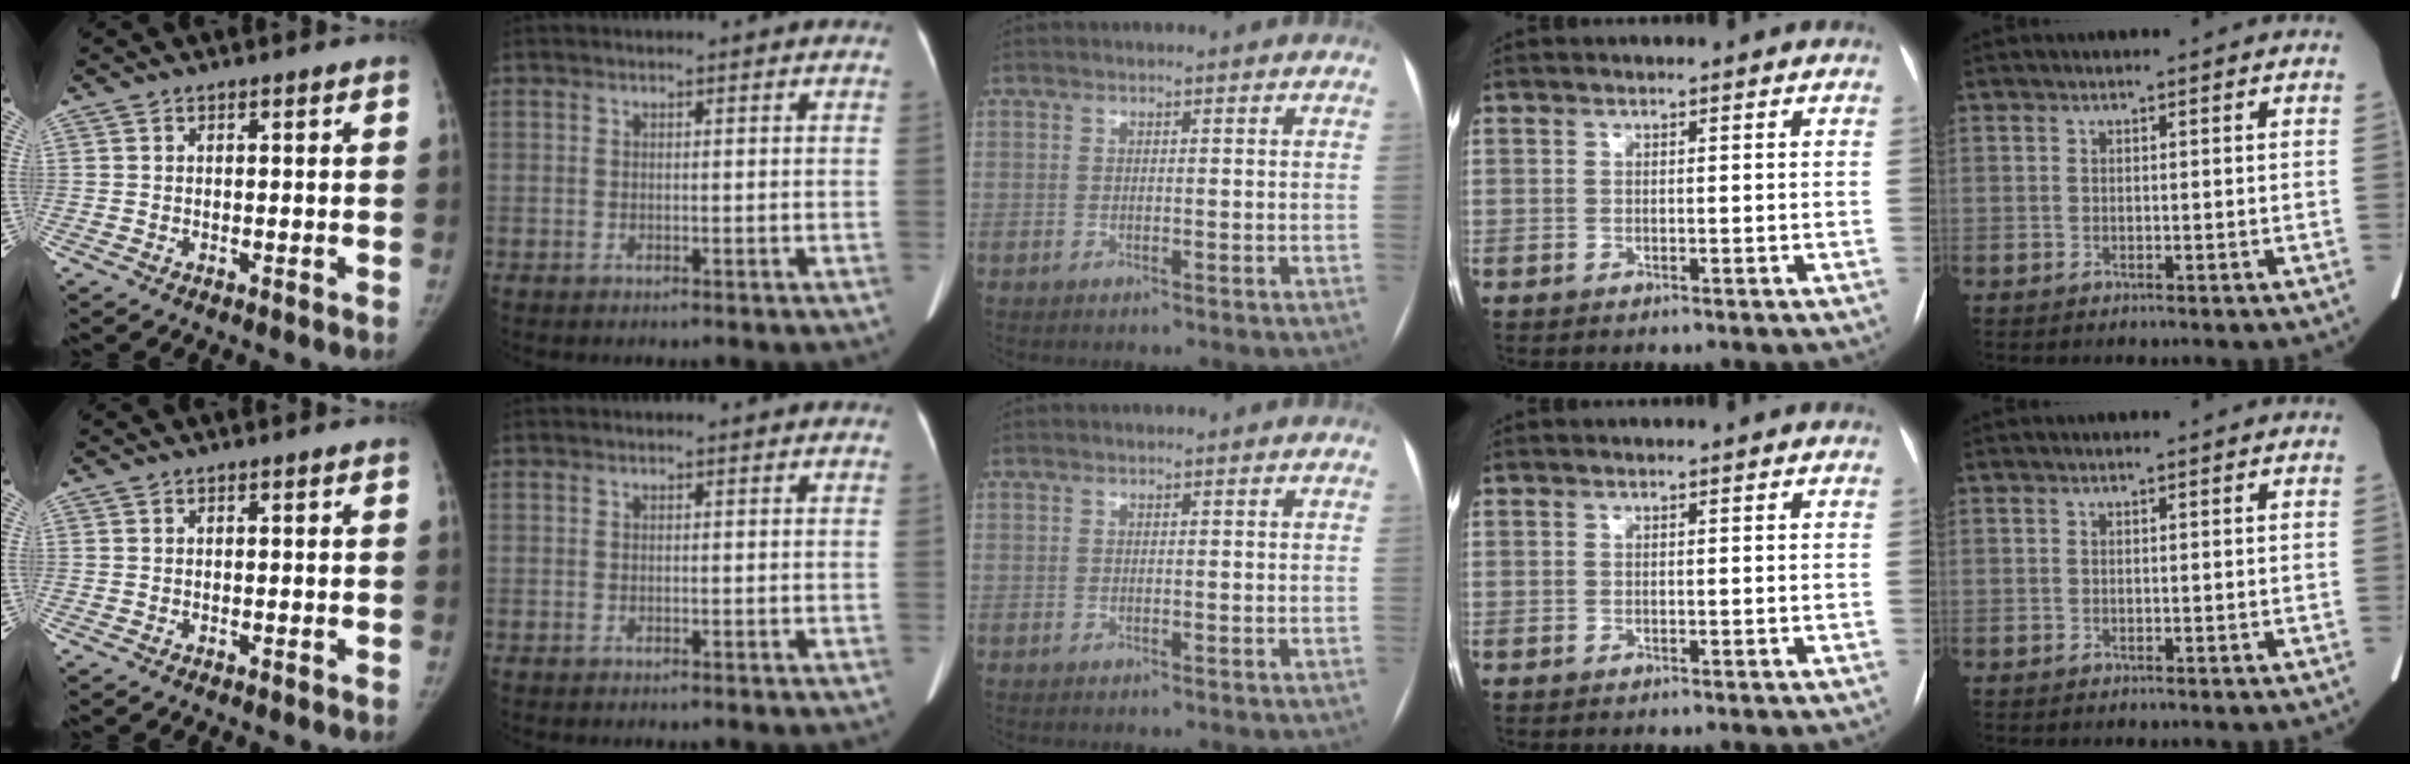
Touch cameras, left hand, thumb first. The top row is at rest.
{}